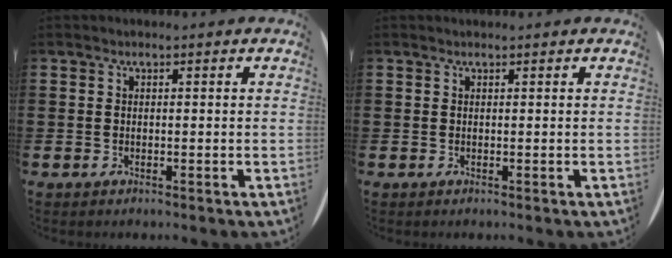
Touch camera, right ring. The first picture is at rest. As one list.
[{"total": 0.0}]